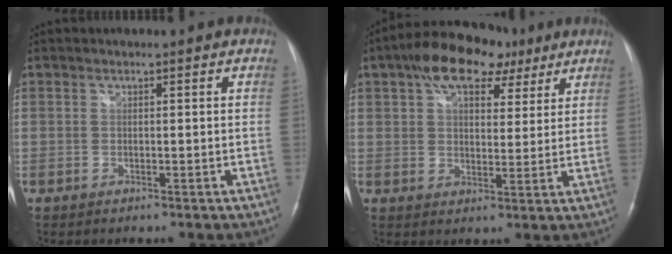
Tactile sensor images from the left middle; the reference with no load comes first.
{"total": 13.0, "force": [7.8, 6.6, 8.0], "torque": [-0.130, 0.041, 0.126]}